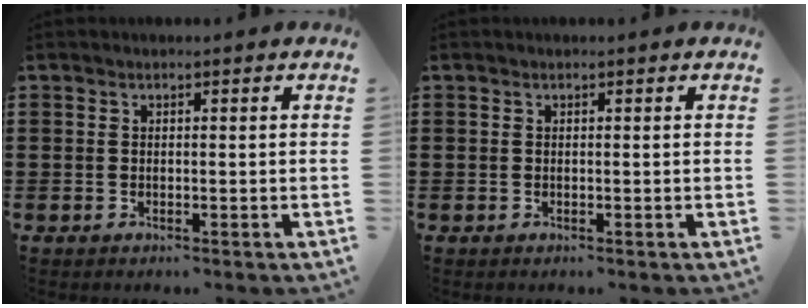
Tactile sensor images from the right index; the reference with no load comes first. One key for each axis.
{"total": 0.0}